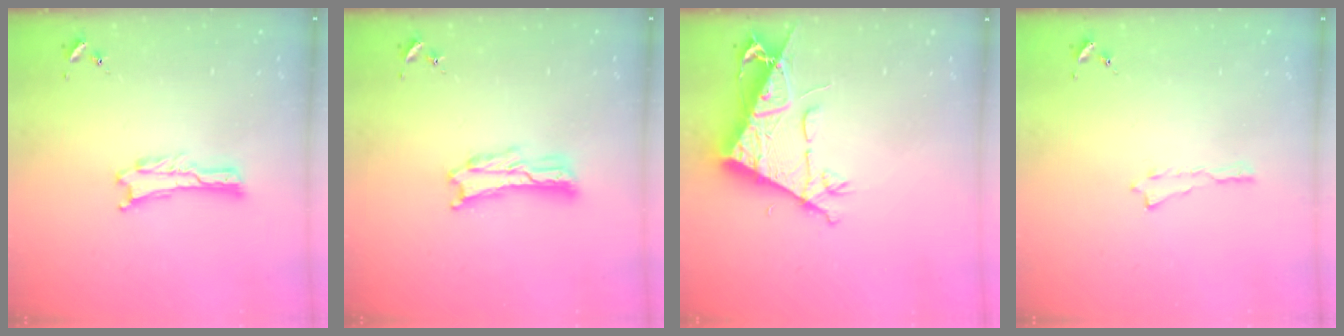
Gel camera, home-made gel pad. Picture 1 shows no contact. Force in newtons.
{"total": 2.4, "press": 2.4, "slide": 0.3}
{"total": 9.2, "press": 9.1, "slide": 1.4}
{"total": 0.0}